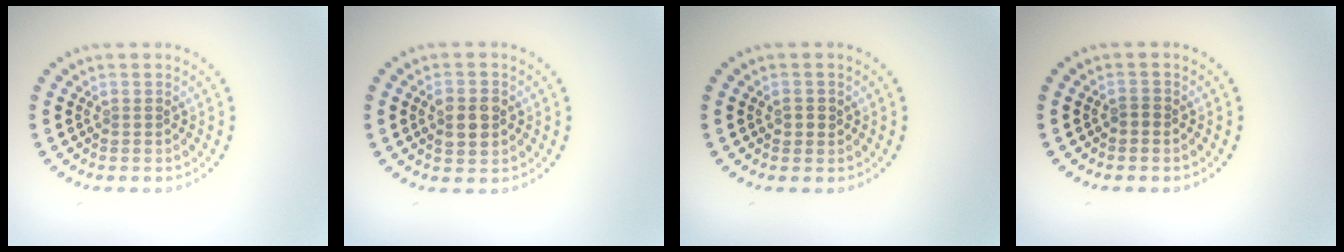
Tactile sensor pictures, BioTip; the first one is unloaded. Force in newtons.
{"total": 2.9, "press": 2.9, "slide": 0.2}
{"total": 1.1, "press": 1.1, "slide": 0.2}
{"total": 0.7, "press": 0.6, "slide": 0.3}